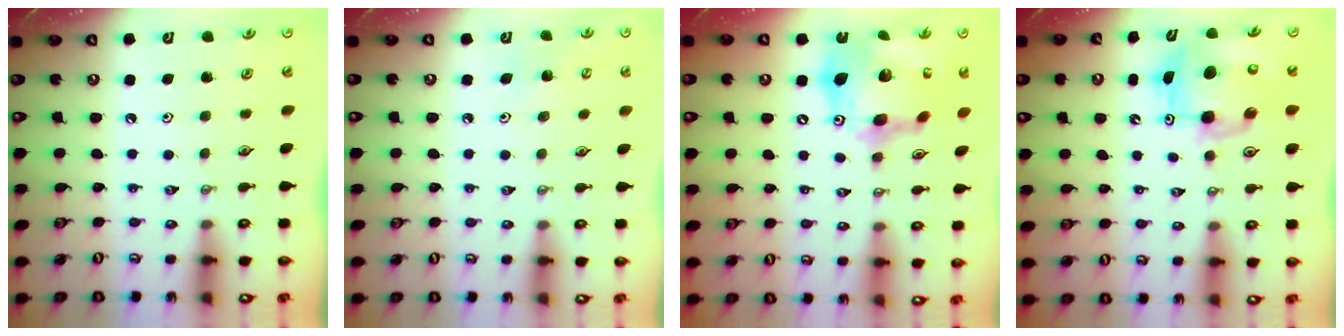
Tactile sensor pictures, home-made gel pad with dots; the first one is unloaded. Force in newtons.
{"total": 4.9, "press": 4.9, "slide": 0.3}
{"total": 20.9, "press": 20.8, "slide": 2.3}
{"total": 8.6, "press": 8.5, "slide": 1.5}